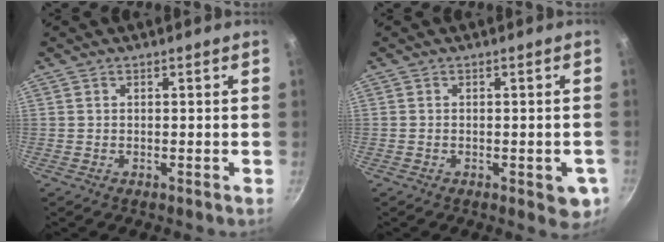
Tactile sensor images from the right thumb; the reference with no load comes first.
{"total": 4.9, "force": [-1.6, 2.2, 4.2], "torque": [-0.034, -0.002, -0.019]}